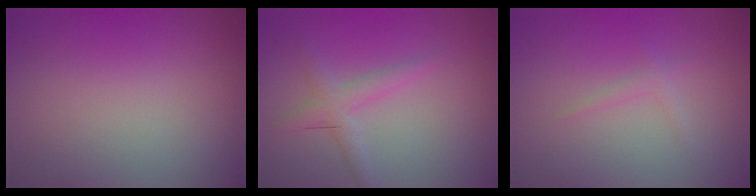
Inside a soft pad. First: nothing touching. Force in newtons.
{"total": 2.1, "press": 2.1, "slide": 0.1}
{"total": 0.9, "press": 0.9, "slide": 0.1}